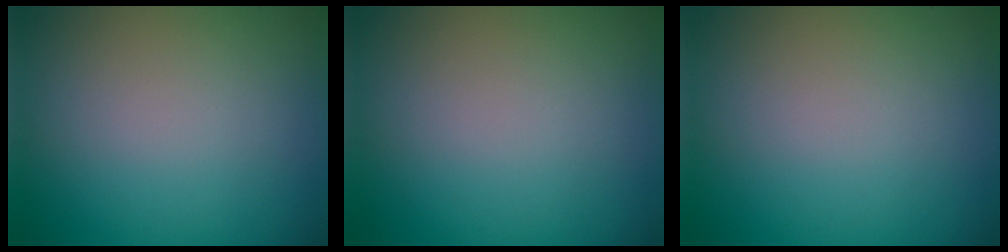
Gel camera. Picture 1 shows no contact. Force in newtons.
{"total": 0.0}
{"total": 0.0}